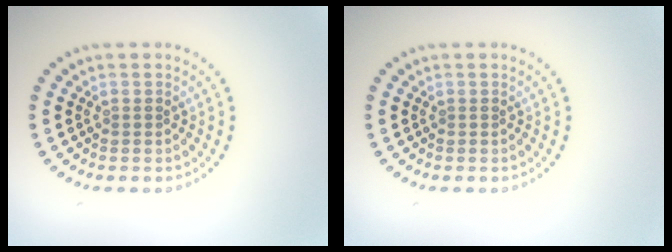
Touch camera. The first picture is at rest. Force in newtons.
{"total": 0.0}